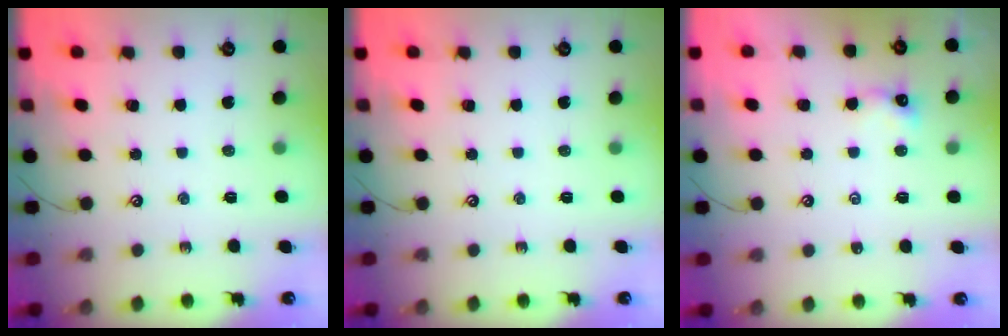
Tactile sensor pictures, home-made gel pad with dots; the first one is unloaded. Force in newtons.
{"total": 0.0}
{"total": 1.6, "press": 1.6, "slide": 0.4}